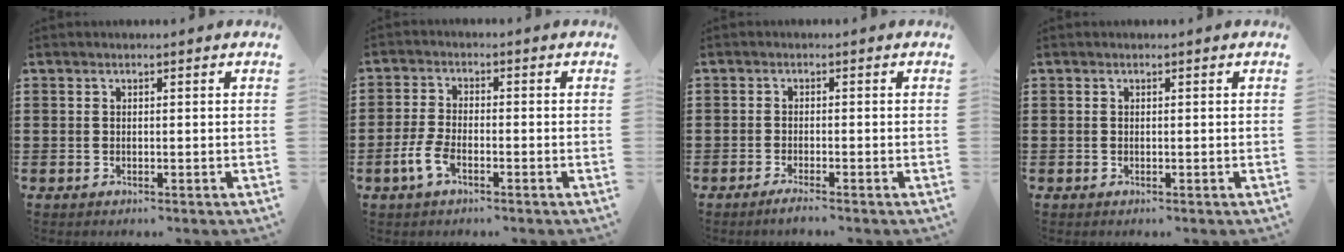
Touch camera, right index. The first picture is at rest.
{"total": 4.0, "force": [-2.1, 1.7, 3.0], "torque": [-0.070, 0.000, -0.044]}
{"total": 1.4, "force": [-1.2, -0.1, 0.6], "torque": [-0.011, -0.003, -0.023]}
{"total": 0.0}